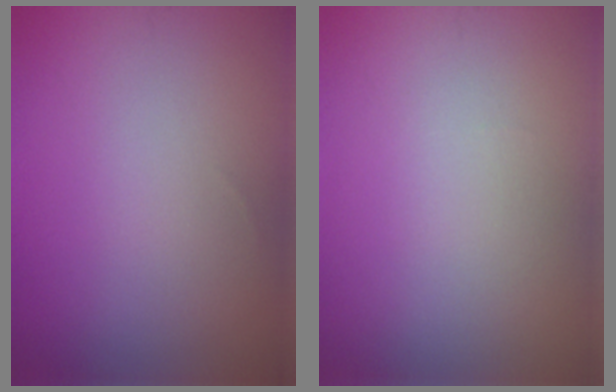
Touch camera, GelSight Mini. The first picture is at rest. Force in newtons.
{"total": 0.0}